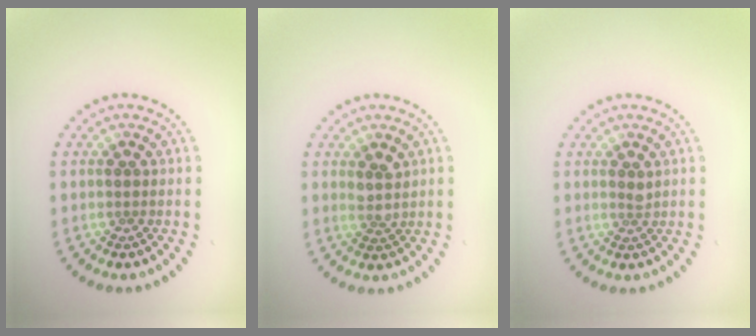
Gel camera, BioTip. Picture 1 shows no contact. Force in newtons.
{"total": 1.5, "press": 1.2, "slide": 0.9}
{"total": 0.6, "press": 0.5, "slide": 0.3}